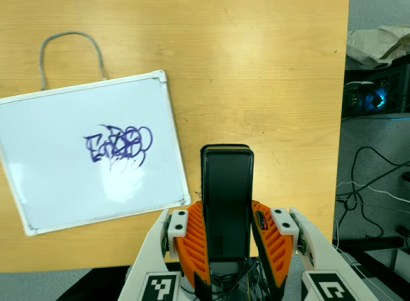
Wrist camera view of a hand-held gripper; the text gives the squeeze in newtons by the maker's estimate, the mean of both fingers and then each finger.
{"total": 4.1, "left": 2.7, "right": 5.4}